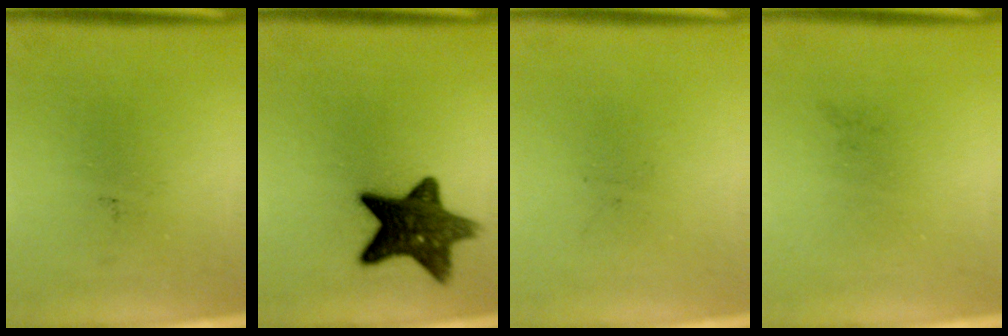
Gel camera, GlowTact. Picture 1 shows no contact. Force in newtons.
{"total": 12.0}
{"total": 0.0}
{"total": 0.0}